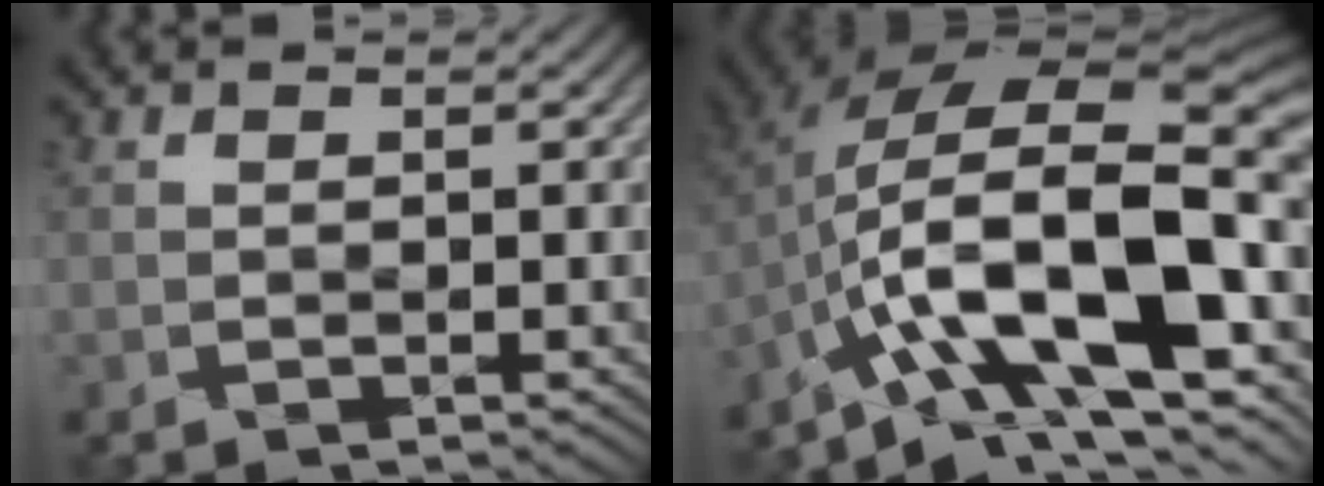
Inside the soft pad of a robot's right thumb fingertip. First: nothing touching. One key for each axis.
{"total": 18.8, "fx": -5.4, "fy": 8.5, "fz": 15.9, "tx": -0.264, "ty": 0.001, "tz": -0.091}